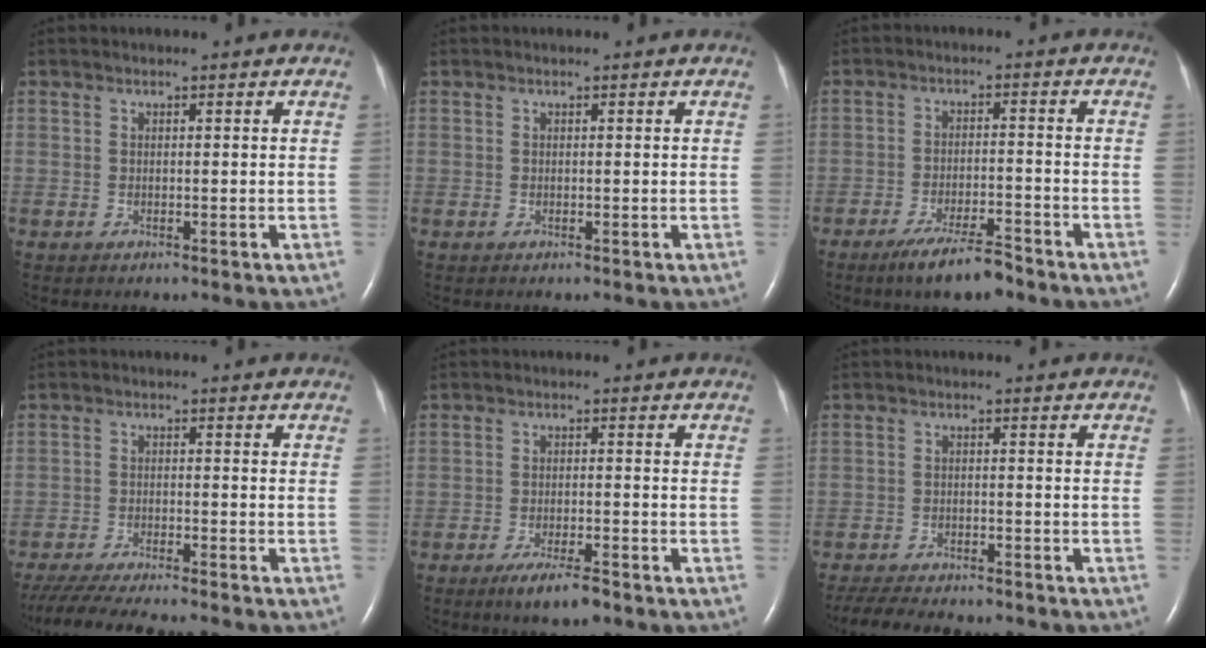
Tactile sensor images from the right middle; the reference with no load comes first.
{"total": 0.0}
{"total": 6.9, "force": [-5.3, 0.9, 4.4], "torque": [-0.081, -0.012, -0.092]}
{"total": 13.9, "force": [-12.3, 1.0, 6.5], "torque": [-0.106, -0.028, -0.186]}
{"total": 5.0, "force": [-3.5, 0.7, 3.5], "torque": [-0.068, -0.009, -0.059]}
{"total": 11.9, "force": [-10.4, 2.6, 5.0], "torque": [-0.088, -0.011, -0.147]}